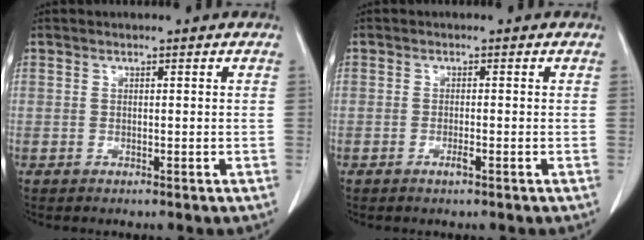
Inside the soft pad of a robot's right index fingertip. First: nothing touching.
{"total": 1.2, "force": [-0.7, 0.1, 1.1], "torque": [-0.021, -0.001, -0.011]}